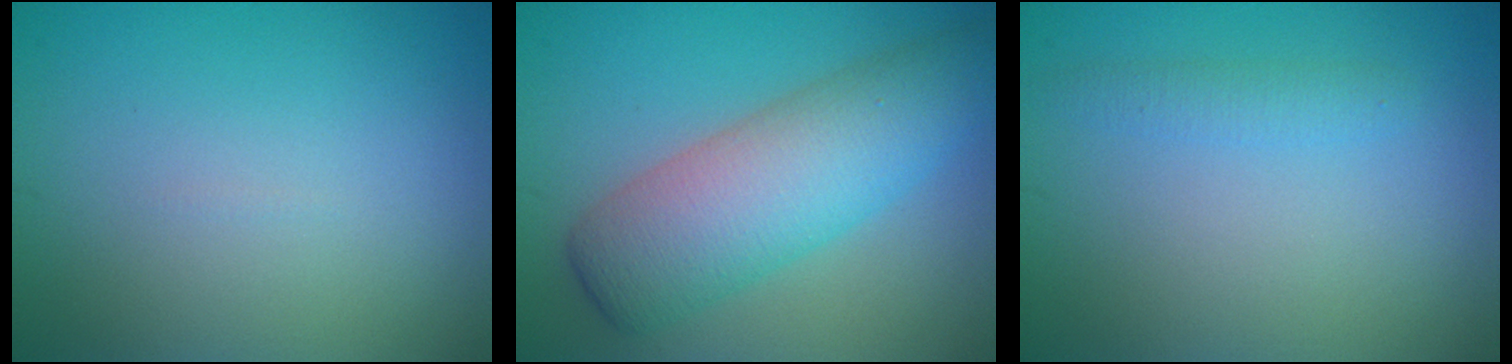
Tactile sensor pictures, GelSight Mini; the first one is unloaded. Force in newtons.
{"total": 7.5, "press": 7.5, "slide": 0.2}
{"total": 1.3, "press": 1.3, "slide": 0.0}